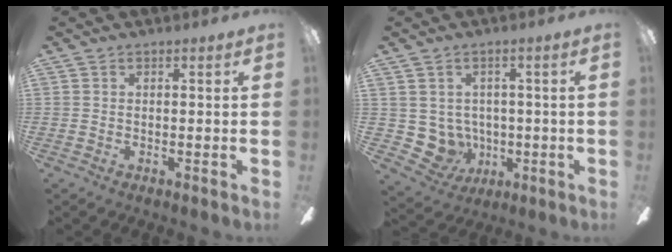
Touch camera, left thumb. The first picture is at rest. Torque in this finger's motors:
{"motor_torque": [0.53, 0.54, -0.20, 0.13, 0.01]}